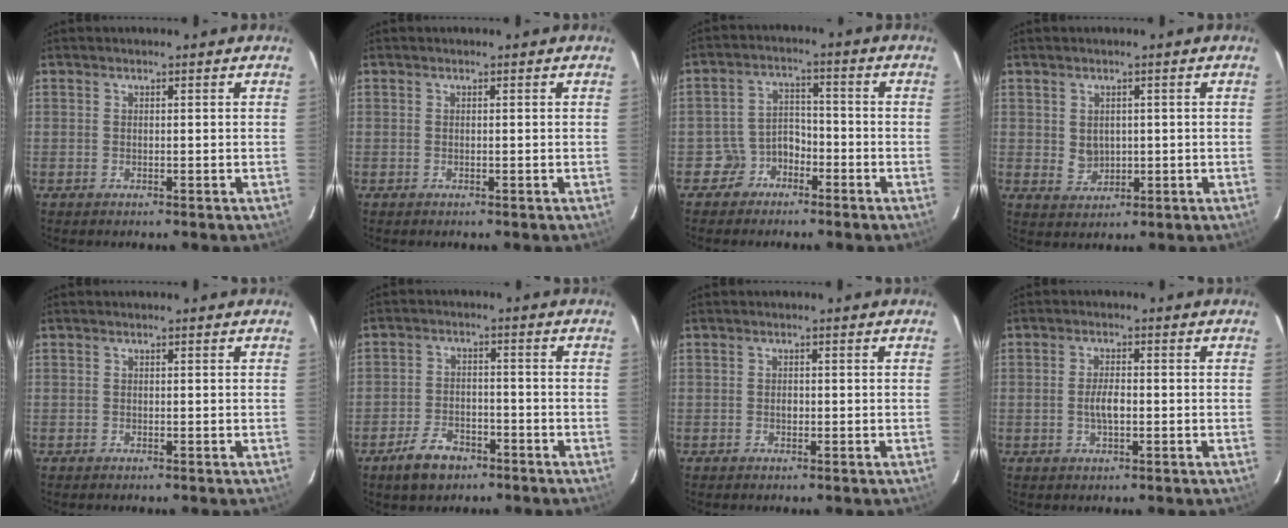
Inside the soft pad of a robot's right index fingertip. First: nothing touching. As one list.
[{"total": 0.0}, {"total": 5.2, "force": [-3.3, 3.9, 0.6], "torque": [-0.017, 0.025, -0.056]}, {"total": 3.4, "force": [0.5, 2.9, 1.6], "torque": [-0.029, 0.002, 0.018]}, {"total": 0.0}, {"total": 8.6, "force": [-5.8, 5.1, 3.8], "torque": [-0.096, 0.017, -0.090]}, {"total": 0.9, "force": [-0.2, 0.7, 0.5], "torque": [-0.008, 0.002, -0.004]}, {"total": 3.4, "force": [-0.6, 1.3, 3.1], "torque": [-0.060, 0.001, -0.009]}]